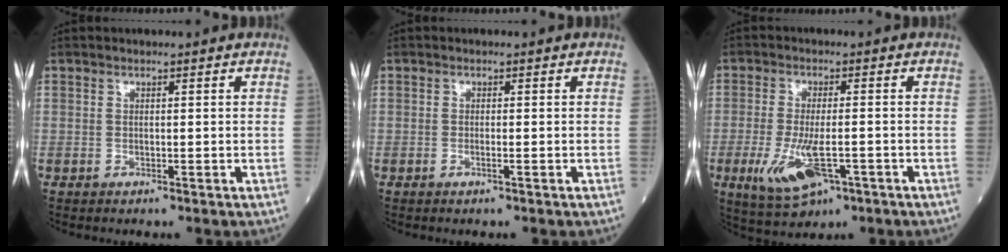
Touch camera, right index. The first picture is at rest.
{"total": 0.9, "force": [-0.3, -0.1, 0.8], "torque": [-0.017, -0.001, -0.006]}
{"total": 8.5, "force": [-3.2, 2.9, 7.3], "torque": [-0.146, -0.019, -0.047]}